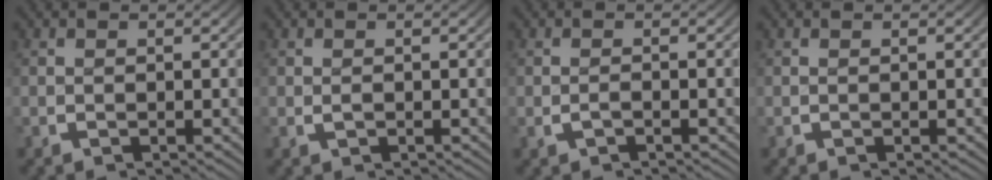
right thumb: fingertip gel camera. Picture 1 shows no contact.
{"total": 0.0}
{"total": 0.8, "force": [-0.7, 0.2, 0.2], "torque": [-0.014, -0.005, -0.009]}
{"total": 0.0}